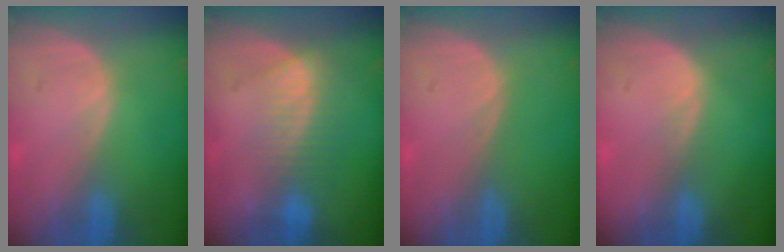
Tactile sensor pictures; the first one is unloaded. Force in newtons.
{"total": 7.4, "press": 6.3, "slide": 3.8}
{"total": 0.0}
{"total": 1.1, "press": 0.7, "slide": 0.9}